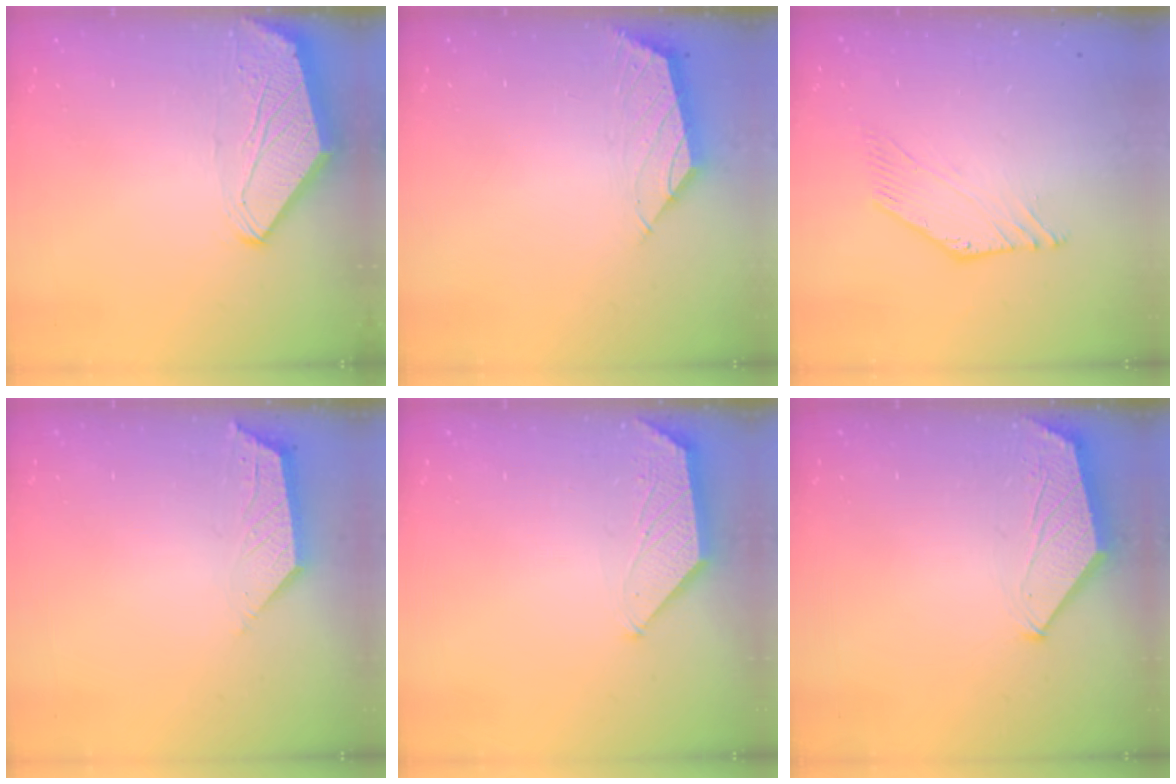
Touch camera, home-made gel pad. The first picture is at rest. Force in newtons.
{"total": 2.0, "press": 1.9, "slide": 0.3}
{"total": 1.8, "press": 1.8, "slide": 0.5}
{"total": 2.9, "press": 2.9, "slide": 0.5}
{"total": 1.0, "press": 0.9, "slide": 0.2}
{"total": 1.5, "press": 1.5, "slide": 0.4}